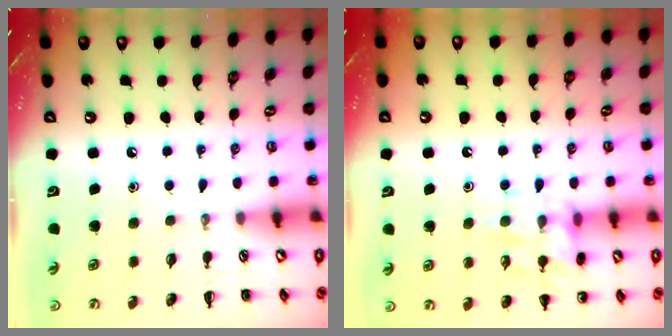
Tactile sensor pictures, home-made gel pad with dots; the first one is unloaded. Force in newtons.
{"total": 14.3, "press": 14.2, "slide": 1.8}